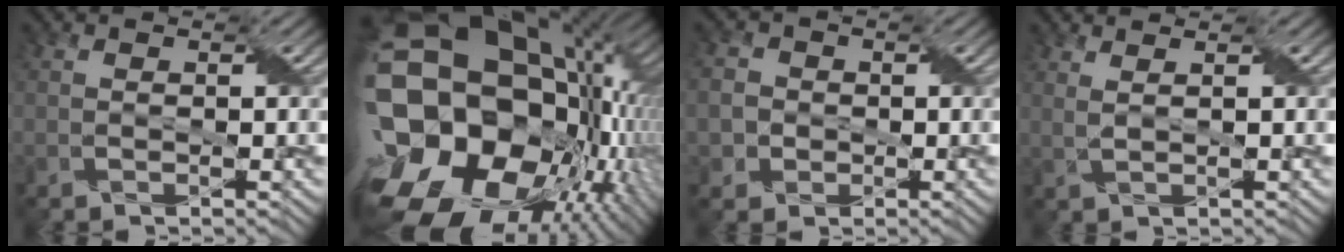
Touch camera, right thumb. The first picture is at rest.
{"total": 23.2, "force": [-1.0, 16.7, 16.1], "torque": [-0.297, -0.060, -0.028]}
{"total": 4.2, "force": [-0.6, 4.1, 1.1], "torque": [-0.029, 0.012, -0.026]}
{"total": 2.3, "force": [1.6, 0.6, 1.6], "torque": [-0.026, -0.001, 0.017]}